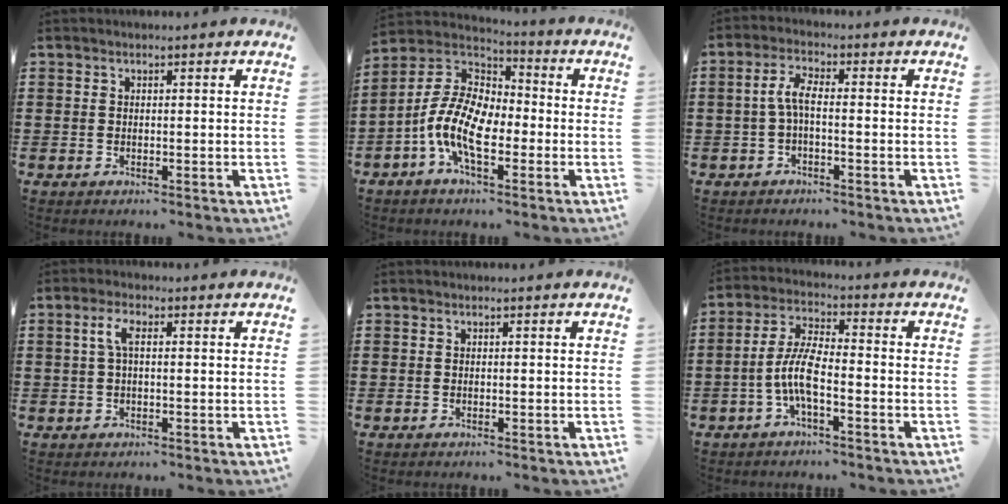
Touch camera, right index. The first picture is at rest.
{"total": 11.2, "force": [-3.7, 5.3, 9.2], "torque": [-0.229, -0.013, -0.081]}
{"total": 3.9, "force": [-0.8, 1.2, 3.6], "torque": [-0.089, 0.000, -0.023]}
{"total": 3.1, "force": [0.3, 1.1, 2.9], "torque": [-0.065, 0.004, 0.001]}
{"total": 0.0}
{"total": 6.8, "force": [-2.4, 1.8, 6.1], "torque": [-0.152, -0.014, -0.055]}